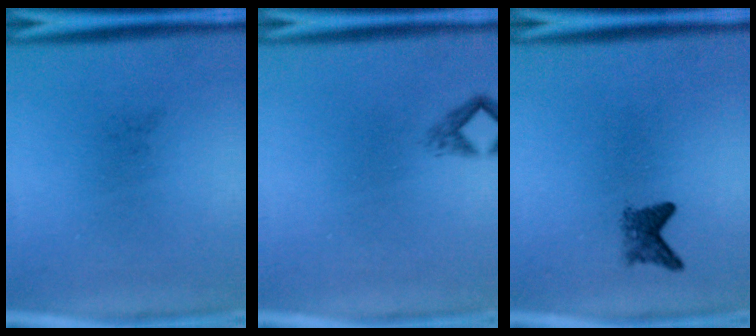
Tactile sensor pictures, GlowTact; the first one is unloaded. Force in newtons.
{"total": 1.0}
{"total": 2.3}